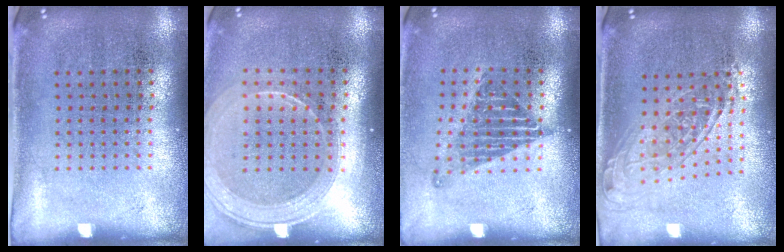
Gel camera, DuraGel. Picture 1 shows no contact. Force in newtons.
{"total": 1.8, "press": 1.6, "slide": 0.7}
{"total": 1.2, "press": 1.0, "slide": 0.7}
{"total": 1.6, "press": 1.3, "slide": 0.9}